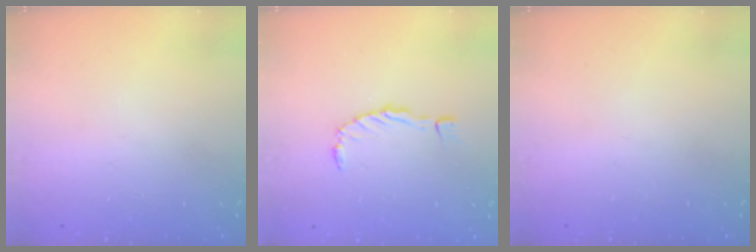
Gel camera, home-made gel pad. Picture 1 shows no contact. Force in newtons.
{"total": 0.0}
{"total": 0.0}